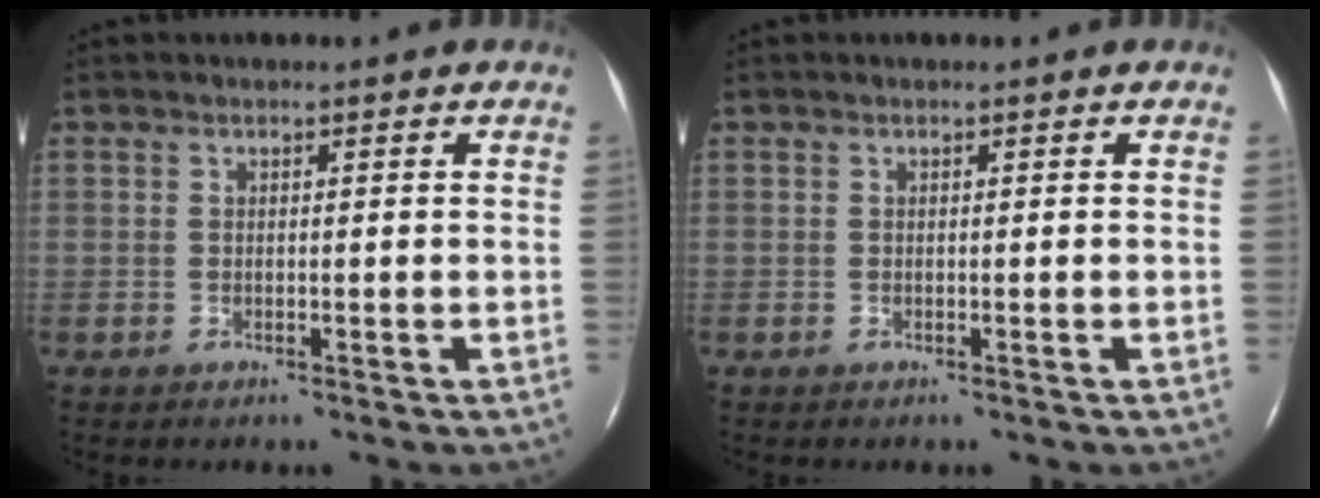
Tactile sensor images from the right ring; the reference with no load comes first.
{"total": 0.0}